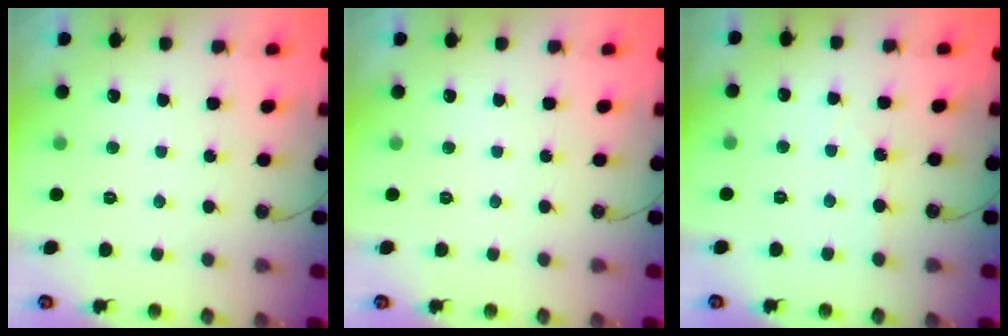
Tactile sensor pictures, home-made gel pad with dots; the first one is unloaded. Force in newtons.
{"total": 0.0}
{"total": 2.9, "press": 2.8, "slide": 0.5}